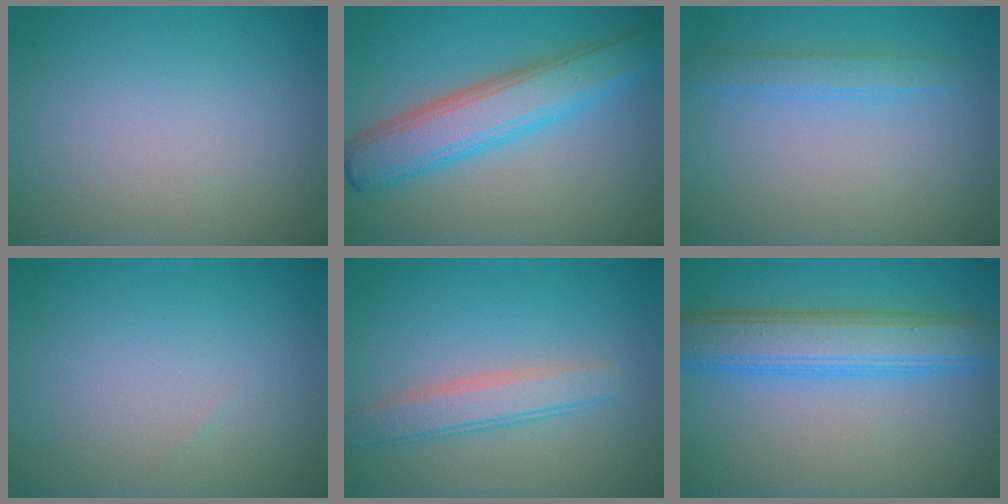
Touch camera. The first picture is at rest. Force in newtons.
{"total": 6.3, "press": 6.3, "slide": 0.1}
{"total": 1.9, "press": 1.9, "slide": 0.1}
{"total": 0.0}
{"total": 3.1, "press": 3.1, "slide": 0.0}
{"total": 7.5, "press": 7.5, "slide": 0.1}